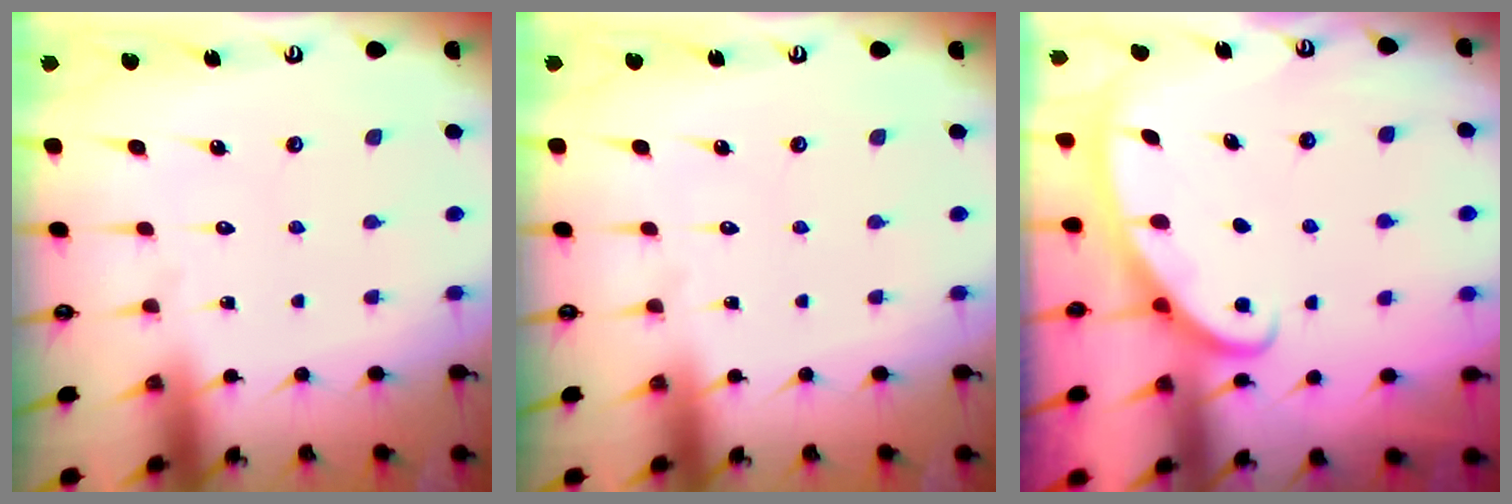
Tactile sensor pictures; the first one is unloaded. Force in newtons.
{"total": 0.0}
{"total": 2.8, "press": 2.8, "slide": 0.4}